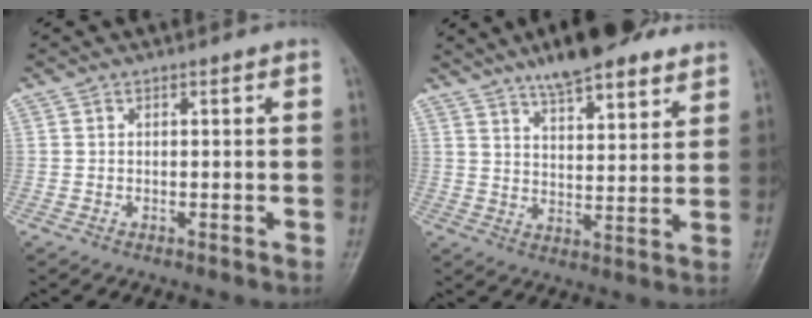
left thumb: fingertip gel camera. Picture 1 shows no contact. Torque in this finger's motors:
{"motor_torque": [3.79, 1.24, 1.30, -1.48, 0.10]}